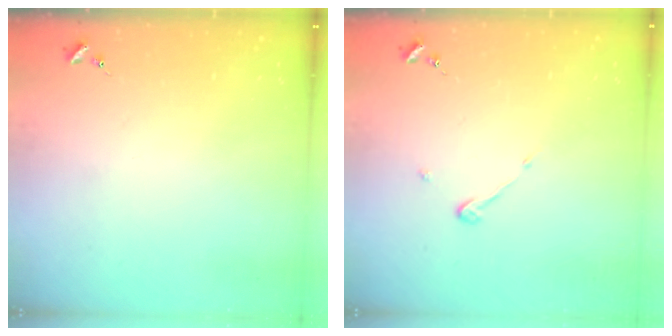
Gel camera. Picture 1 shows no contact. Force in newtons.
{"total": 3.7, "press": 3.7, "slide": 0.3}